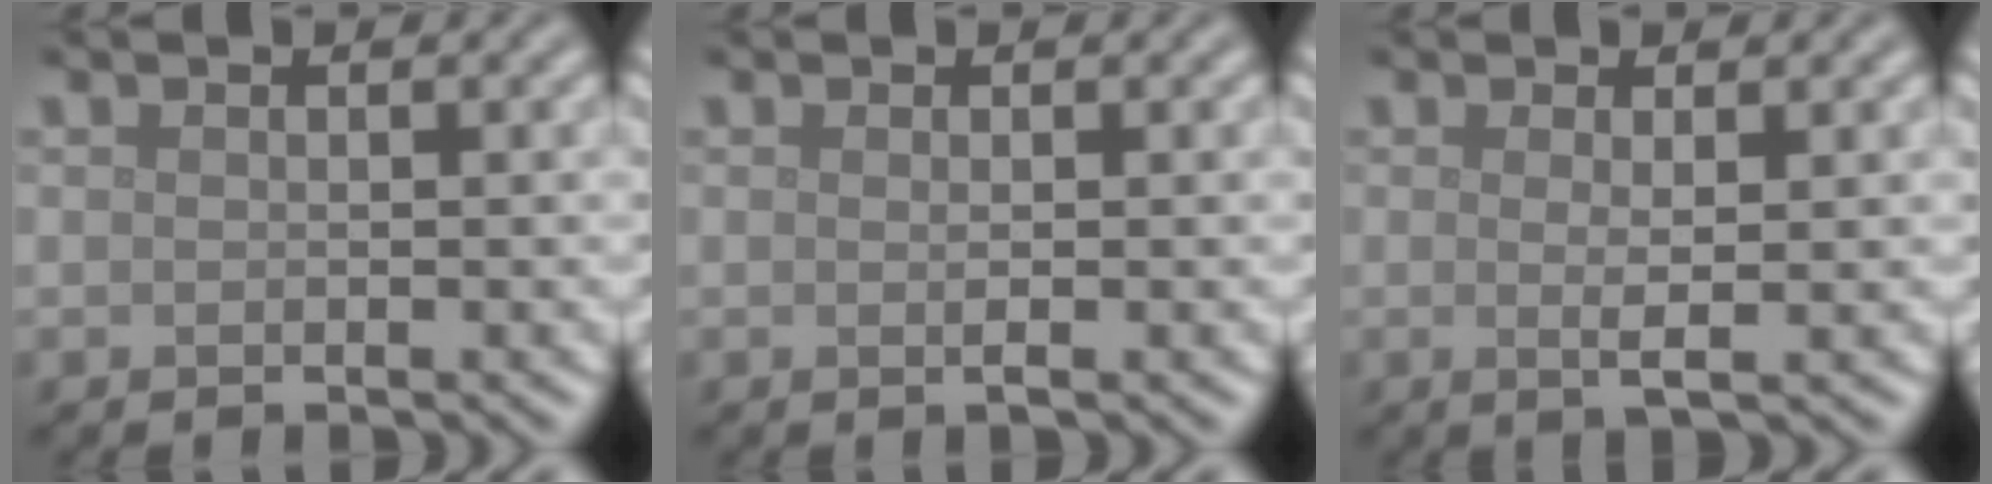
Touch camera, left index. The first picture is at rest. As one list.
[{"total": 0.7, "force": [0.0, 0.1, 0.7], "torque": [-0.014, 0.000, -0.001]}, {"total": 1.9, "force": [0.2, 0.4, 1.9], "torque": [-0.033, -0.004, -0.002]}]